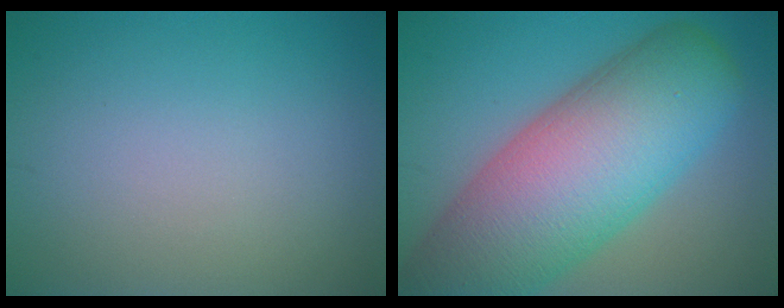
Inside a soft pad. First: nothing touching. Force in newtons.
{"total": 14.3, "press": 14.3, "slide": 0.9}